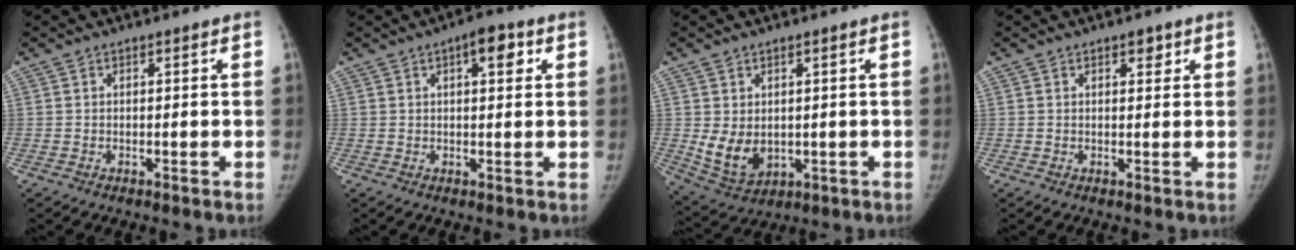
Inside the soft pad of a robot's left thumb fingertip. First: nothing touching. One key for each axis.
{"total": 5.3, "fx": 2.2, "fy": 2.1, "fz": 4.3, "tx": -0.046, "ty": -0.002, "tz": 0.025}
{"total": 7.3, "fx": 0.2, "fy": 5.4, "fz": 4.9, "tx": -0.073, "ty": -0.017, "tz": 0.026}
{"total": 2.1, "fx": 1.3, "fy": 1.1, "fz": 1.3, "tx": -0.008, "ty": -0.005, "tz": 0.016}